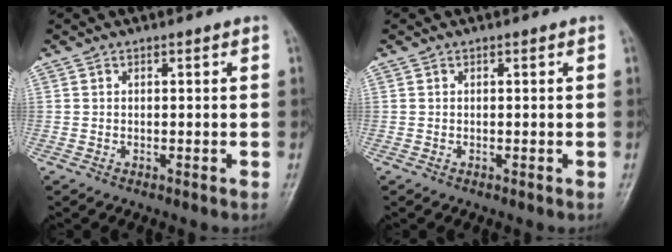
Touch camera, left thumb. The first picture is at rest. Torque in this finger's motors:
{"motor_torque": [0.00, 0.00, 0.00, 0.00, 0.00]}